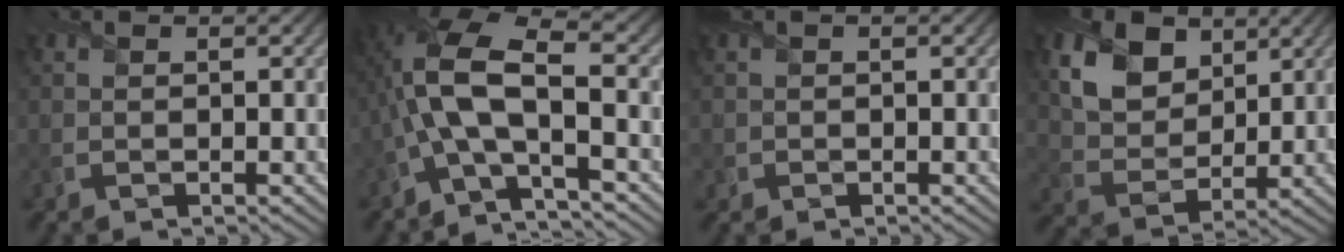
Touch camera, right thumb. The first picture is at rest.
{"total": 10.7, "force": [-1.9, 3.9, 9.8], "torque": [-0.221, 0.009, -0.052]}
{"total": 0.7, "force": [-0.3, 0.7, 0.0], "torque": [0.004, -0.005, -0.007]}
{"total": 9.2, "force": [4.5, 6.3, 5.0], "torque": [-0.138, -0.006, 0.080]}